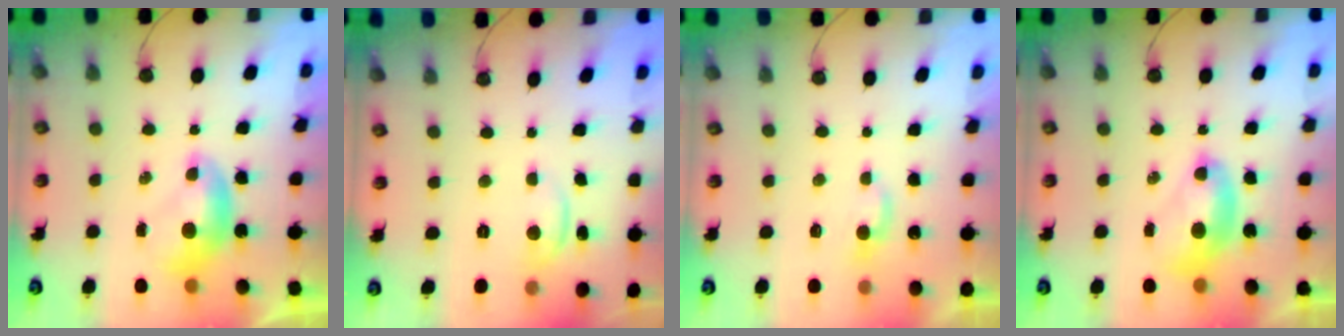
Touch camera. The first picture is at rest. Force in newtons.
{"total": 0.9, "press": 0.8, "slide": 0.3}
{"total": 2.2, "press": 2.2, "slide": 0.5}
{"total": 2.5, "press": 2.5, "slide": 0.1}